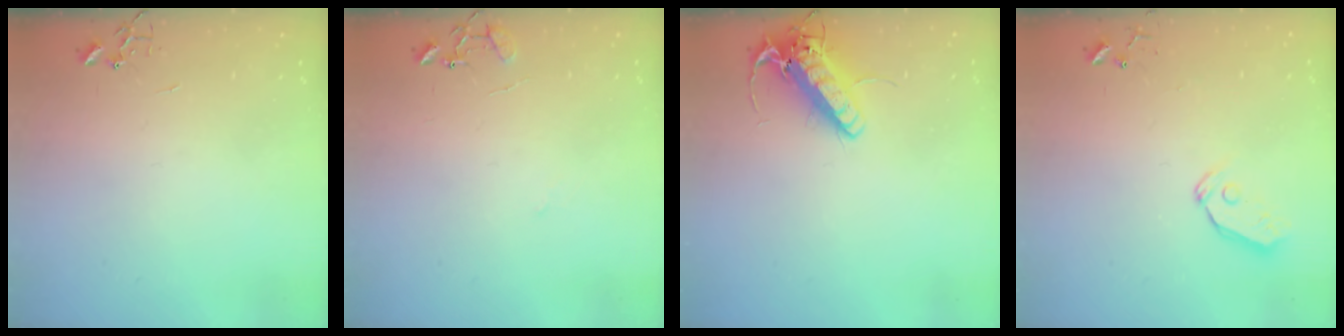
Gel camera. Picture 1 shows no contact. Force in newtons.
{"total": 8.7, "press": 8.7, "slide": 0.8}
{"total": 14.8, "press": 14.5, "slide": 2.9}
{"total": 6.0, "press": 6.0, "slide": 0.5}